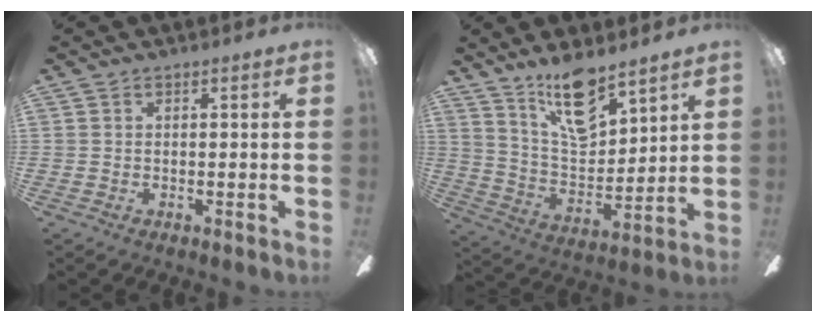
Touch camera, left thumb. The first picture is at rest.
{"total": 15.2, "force": [11.4, 5.5, 8.5], "torque": [-0.156, -0.062, 0.202]}